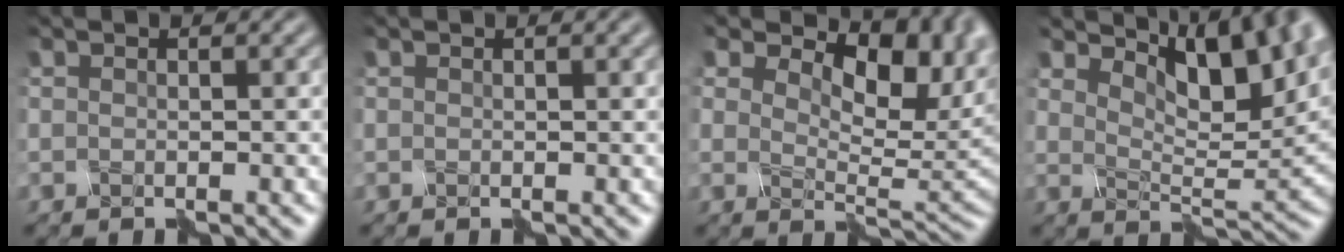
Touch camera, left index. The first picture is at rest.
{"total": 0.7, "force": [0.3, -0.1, 0.6], "torque": [-0.009, 0.001, 0.005]}
{"total": 10.9, "force": [4.4, 6.1, 7.8], "torque": [-0.106, 0.010, 0.064]}
{"total": 7.2, "force": [4.1, 3.2, 4.9], "torque": [-0.074, -0.004, 0.065]}